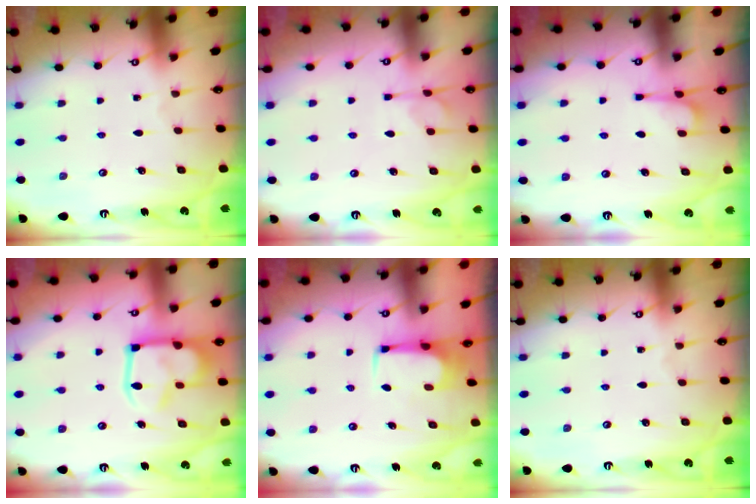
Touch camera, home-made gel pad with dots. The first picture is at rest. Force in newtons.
{"total": 3.0, "press": 2.7, "slide": 1.3}
{"total": 2.4, "press": 2.3, "slide": 0.8}
{"total": 14.8, "press": 14.8, "slide": 0.8}
{"total": 3.6, "press": 3.6, "slide": 0.2}
{"total": 0.0}